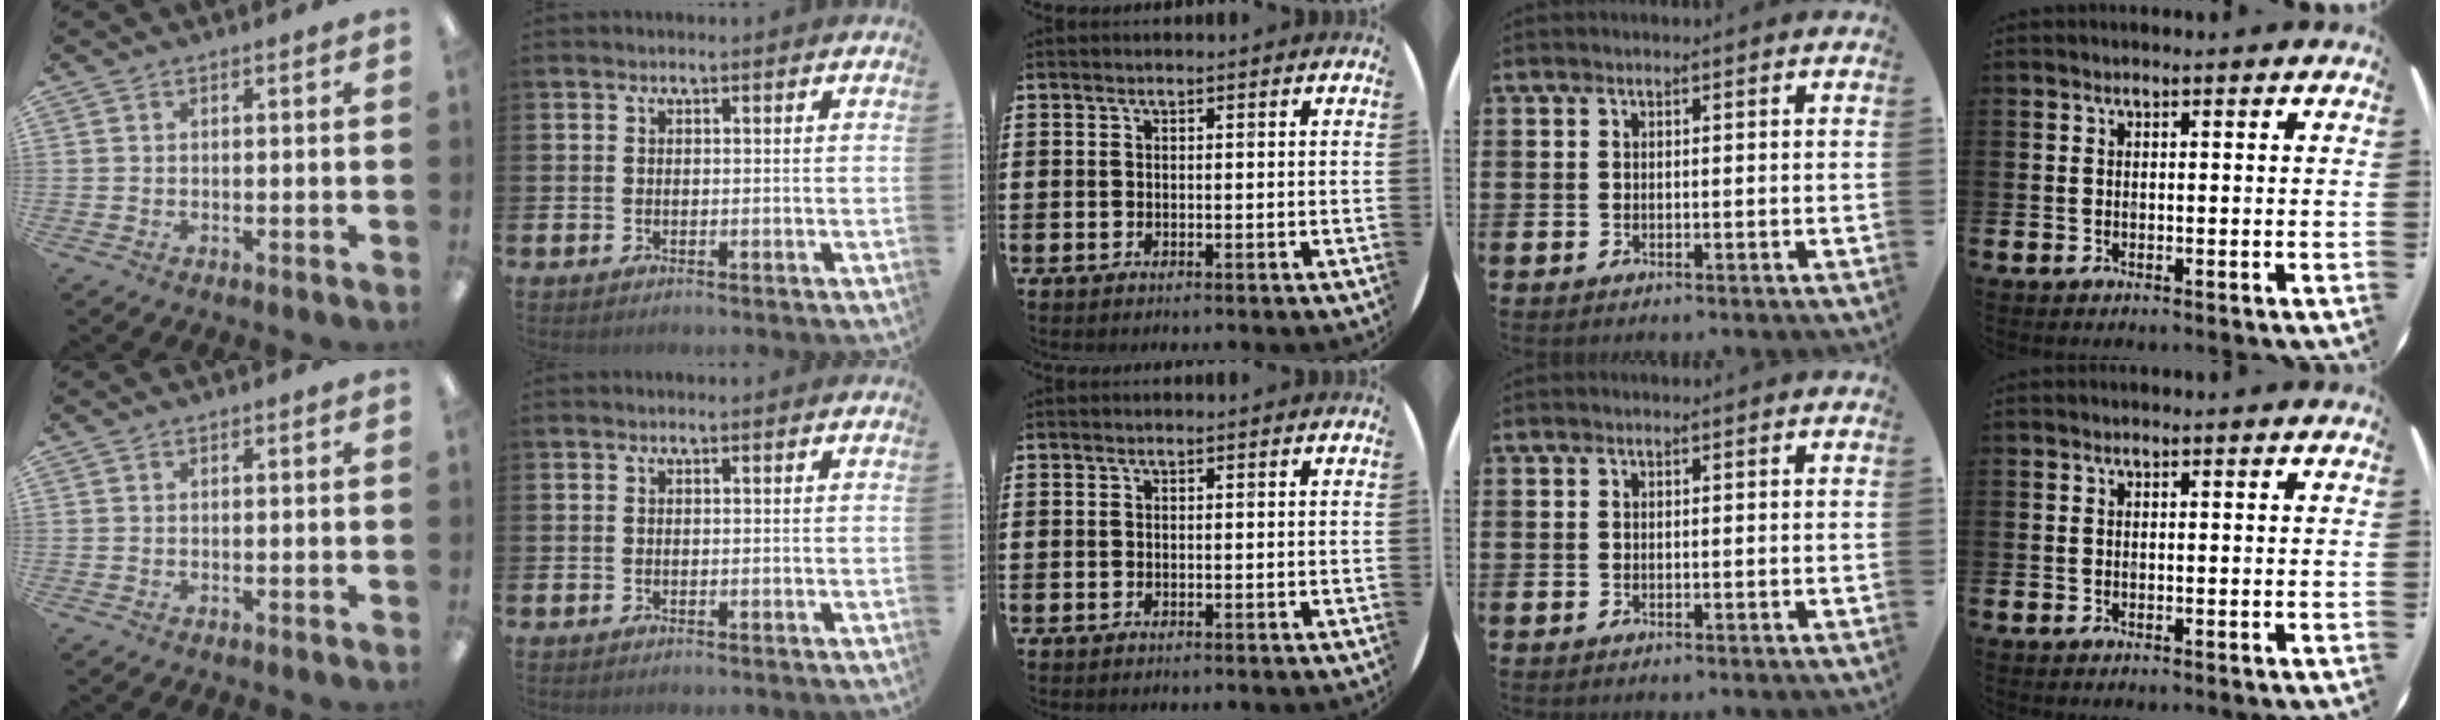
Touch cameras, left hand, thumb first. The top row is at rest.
{}